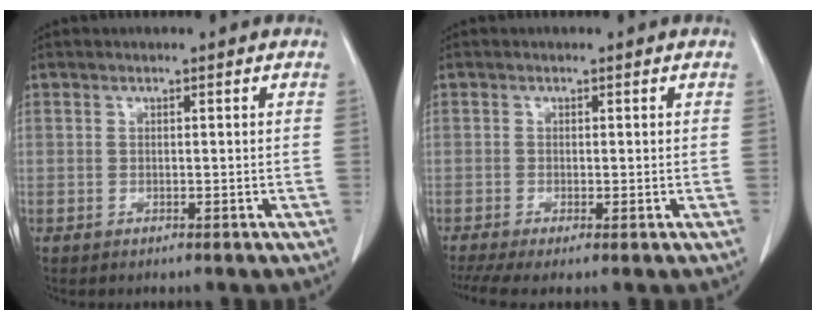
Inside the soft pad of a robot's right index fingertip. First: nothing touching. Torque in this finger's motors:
{"motor_torque": [0.77, -0.67, 0.27, 0.08]}